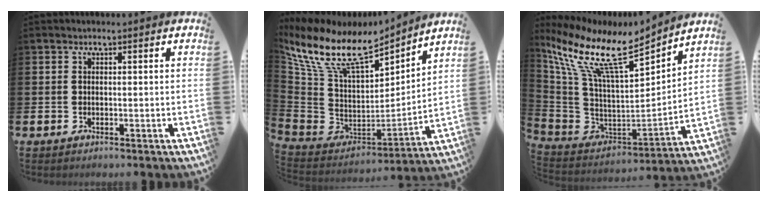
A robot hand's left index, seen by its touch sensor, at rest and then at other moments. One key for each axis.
{"total": 11.6, "fx": 9.4, "fy": 4.3, "fz": 5.4, "tx": -0.148, "ty": -0.056, "tz": 0.172}
{"total": 12.1, "fx": 8.7, "fy": 3.1, "fz": 7.9, "tx": -0.191, "ty": -0.061, "tz": 0.145}